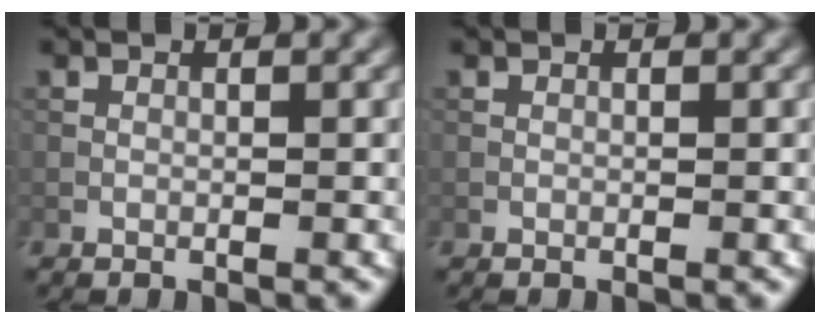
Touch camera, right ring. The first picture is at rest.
{"total": 0.0}